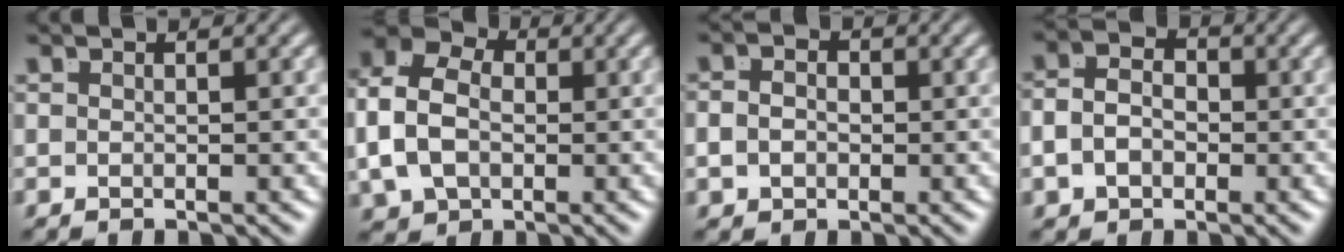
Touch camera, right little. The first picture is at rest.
{"total": 7.7, "force": [0.9, 6.2, 4.5], "torque": [-0.095, 0.000, 0.011]}
{"total": 2.0, "force": [-0.5, 1.4, 1.3], "torque": [-0.025, -0.007, -0.006]}
{"total": 4.6, "force": [-0.6, 3.5, 2.8], "torque": [-0.056, -0.008, -0.011]}